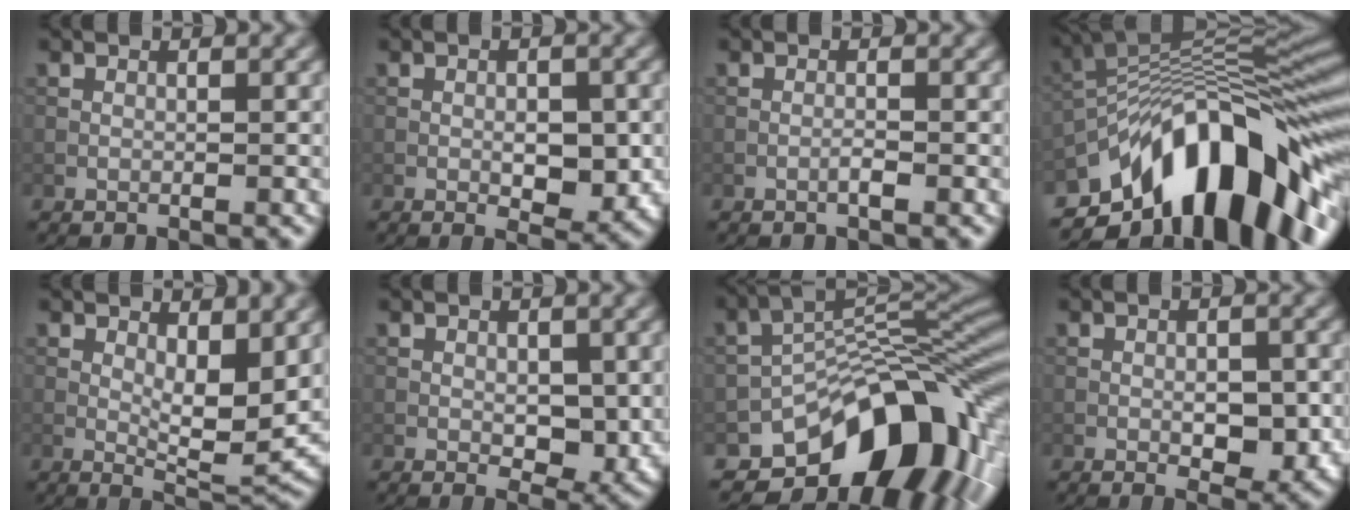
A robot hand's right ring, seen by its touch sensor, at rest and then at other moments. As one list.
[{"total": 3.5, "force": [-0.8, 1.6, 3.0], "torque": [-0.036, 0.001, -0.010]}, {"total": 0.7, "force": [-0.4, 0.0, 0.6], "torque": [-0.012, 0.001, -0.010]}, {"total": 15.3, "force": [-7.7, 6.8, 11.4], "torque": [-0.169, 0.028, -0.141]}, {"total": 5.5, "force": [0.8, 2.1, 5.0], "torque": [-0.082, -0.012, 0.017]}, {"total": 3.3, "force": [-0.2, 1.9, 2.7], "torque": [-0.038, -0.007, 0.002]}, {"total": 13.1, "force": [-7.1, 7.1, 8.5], "torque": [-0.106, 0.003, -0.123]}, {"total": 3.4, "force": [-0.9, 1.6, 2.9], "torque": [-0.035, 0.003, -0.012]}]